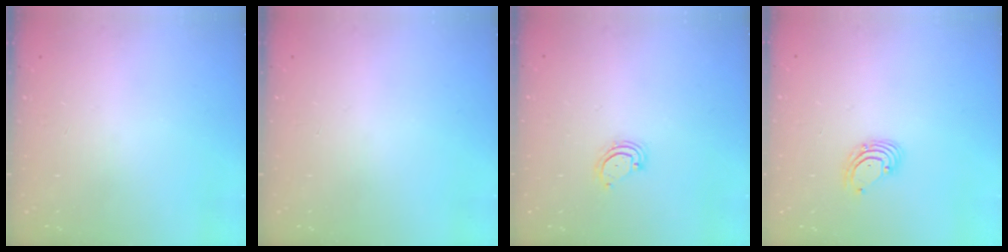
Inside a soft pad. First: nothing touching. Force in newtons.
{"total": 0.0}
{"total": 3.3, "press": 3.2, "slide": 0.7}
{"total": 2.6, "press": 2.6, "slide": 0.1}